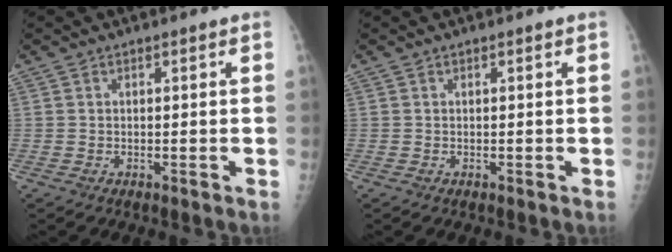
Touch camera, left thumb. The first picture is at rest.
{"total": 0.0}